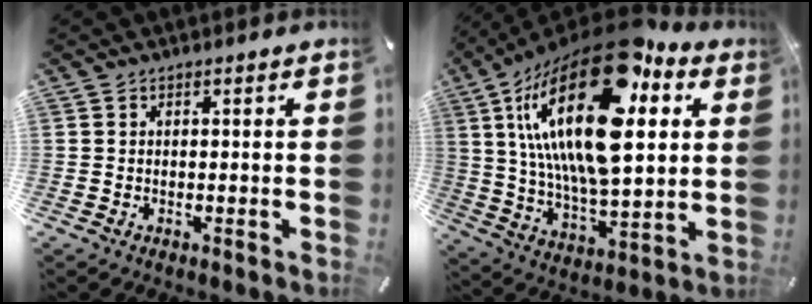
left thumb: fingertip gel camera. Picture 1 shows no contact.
{"total": 31.3, "force": [11.6, 14.8, 25.0], "torque": [-0.487, -0.063, 0.192]}